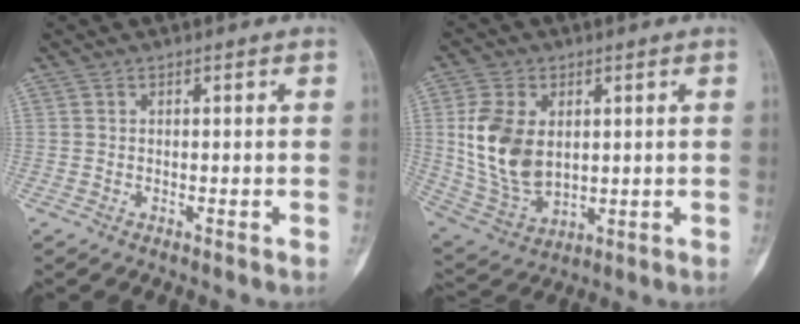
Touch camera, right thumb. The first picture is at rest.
{"total": 14.0, "force": [2.0, 9.2, 10.3], "torque": [-0.190, -0.013, 0.052]}